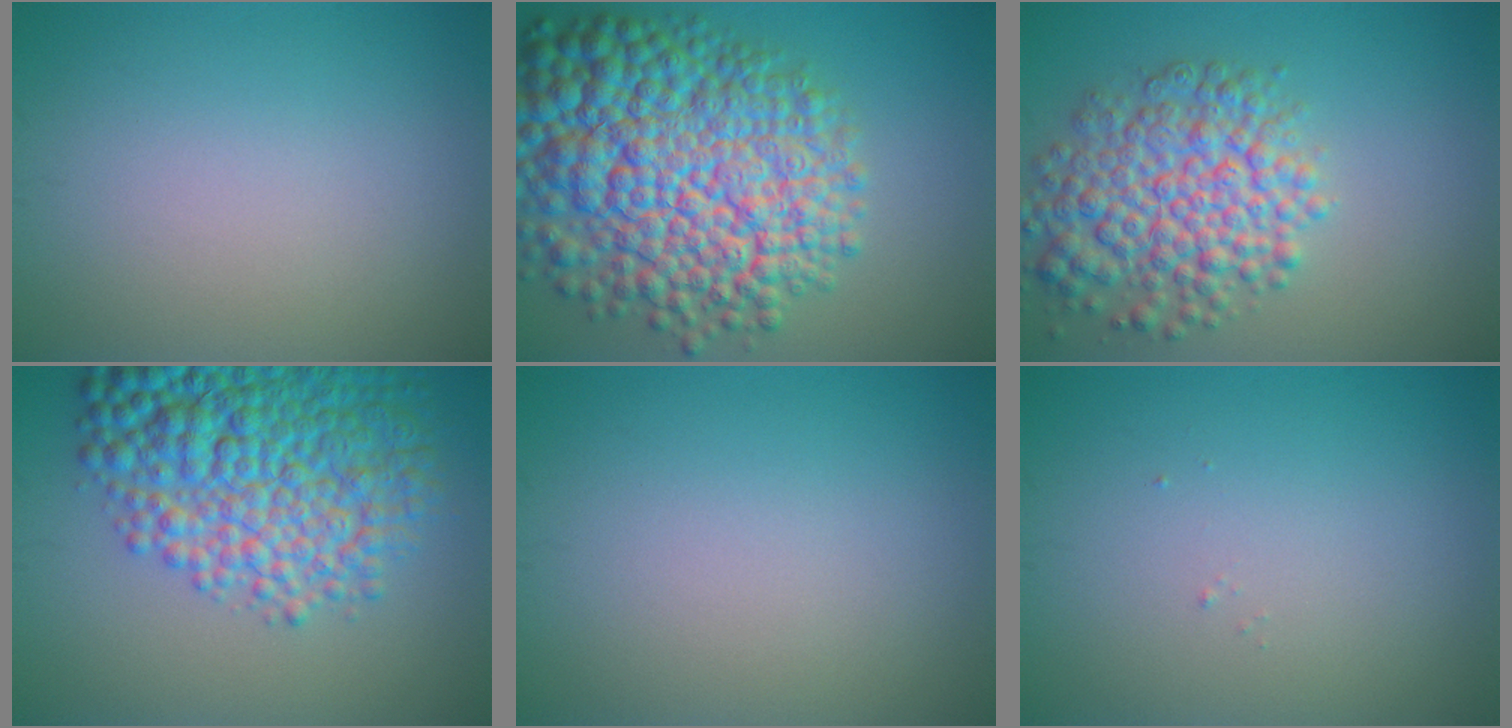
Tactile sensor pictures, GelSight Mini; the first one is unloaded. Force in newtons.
{"total": 15.0, "press": 15.0, "slide": 0.4}
{"total": 7.1, "press": 7.1, "slide": 0.2}
{"total": 10.1, "press": 10.1, "slide": 0.3}
{"total": 0.0}
{"total": 0.0}